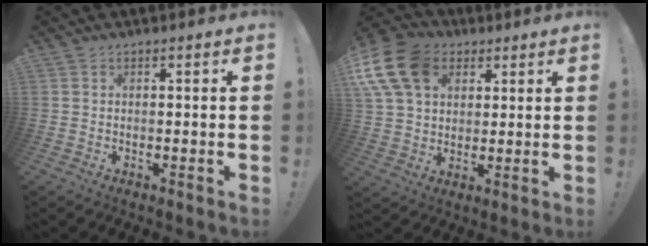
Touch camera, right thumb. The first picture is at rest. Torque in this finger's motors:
{"motor_torque": [0.26, 0.26, 0.69, 0.19, 0.12]}